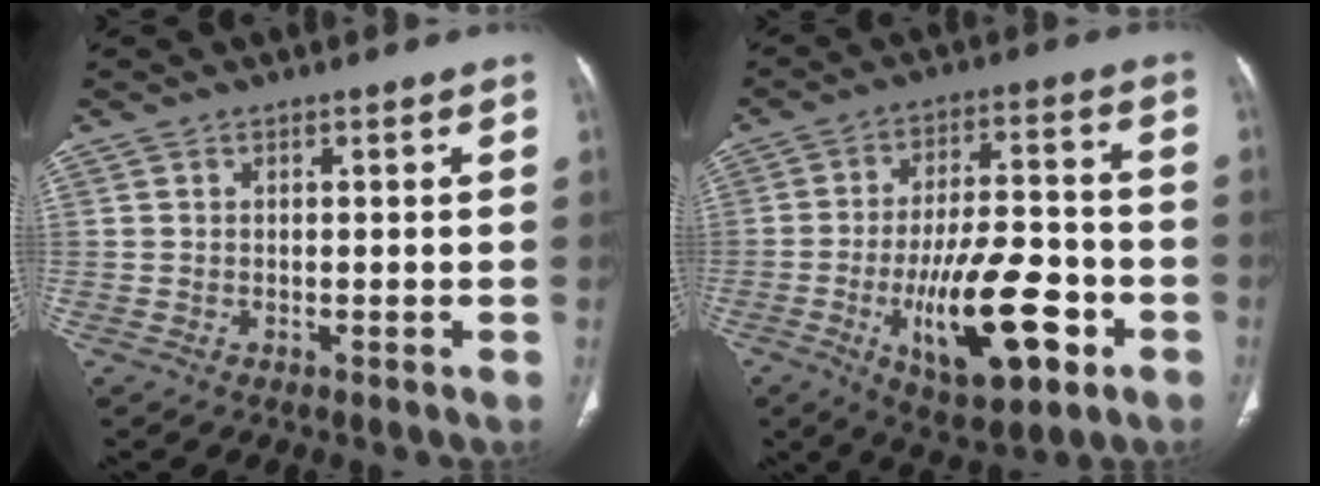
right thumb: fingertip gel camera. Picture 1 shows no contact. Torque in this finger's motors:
{"motor_torque": [0.14, 0.75, 1.66, -1.11, 0.22]}